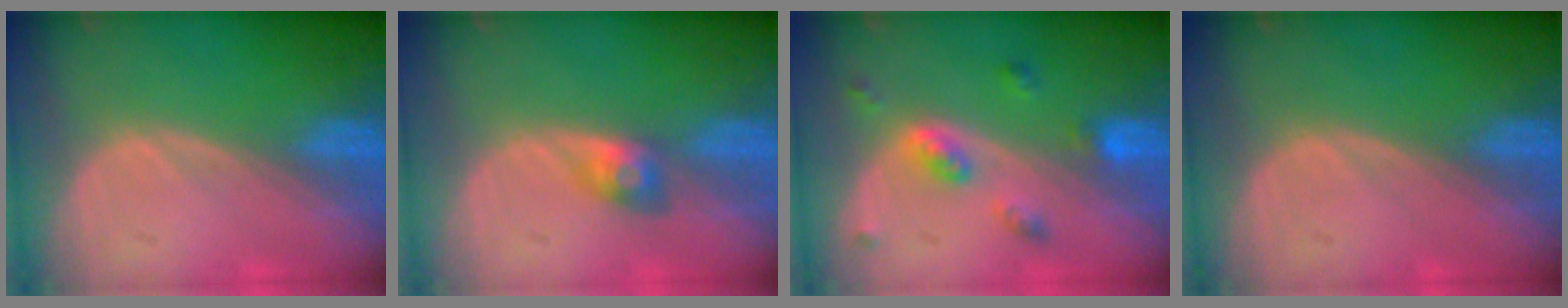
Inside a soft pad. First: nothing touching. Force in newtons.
{"total": 2.8, "press": 2.6, "slide": 1.1}
{"total": 5.2, "press": 4.5, "slide": 2.8}
{"total": 0.0}